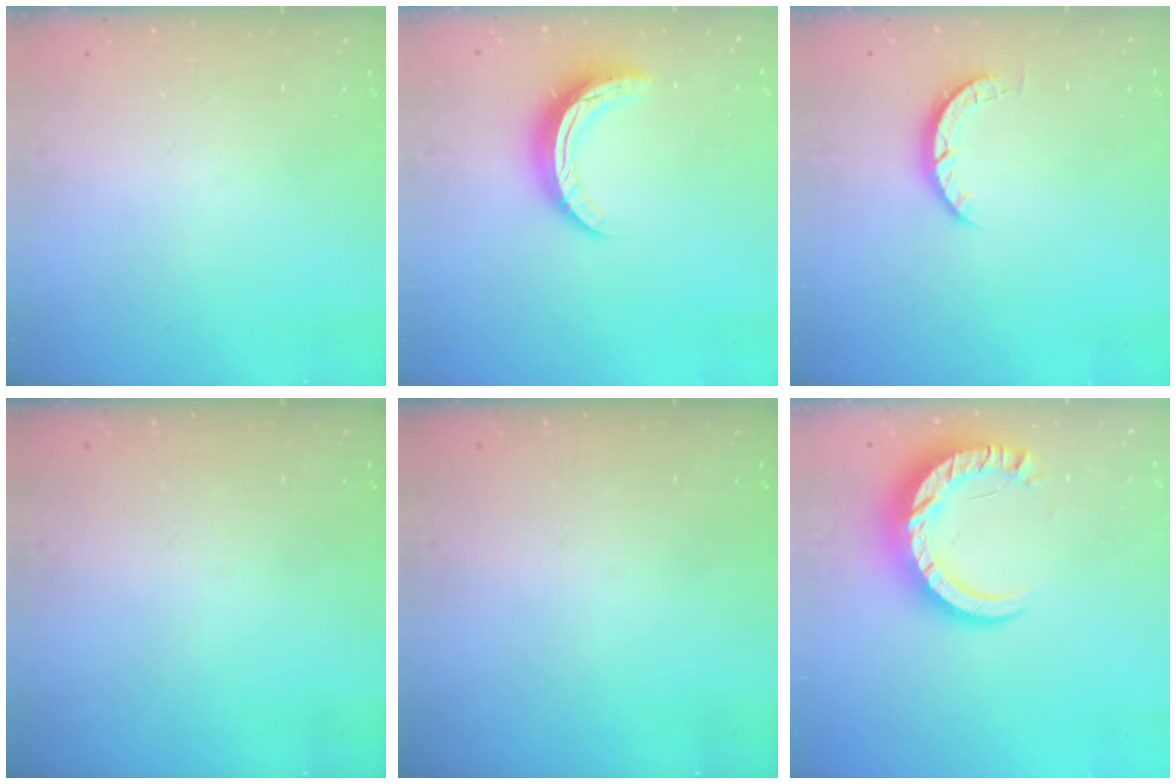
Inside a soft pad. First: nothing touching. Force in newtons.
{"total": 9.4, "press": 9.4, "slide": 0.7}
{"total": 3.1, "press": 3.0, "slide": 0.4}
{"total": 0.0}
{"total": 0.0}
{"total": 11.9, "press": 11.8, "slide": 0.9}